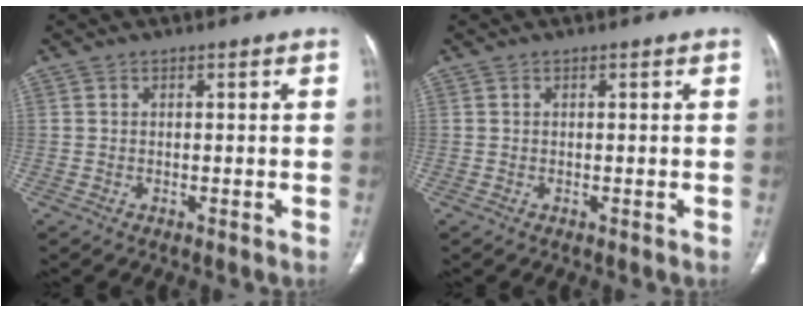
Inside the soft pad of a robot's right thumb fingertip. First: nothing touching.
{"total": 0.0}